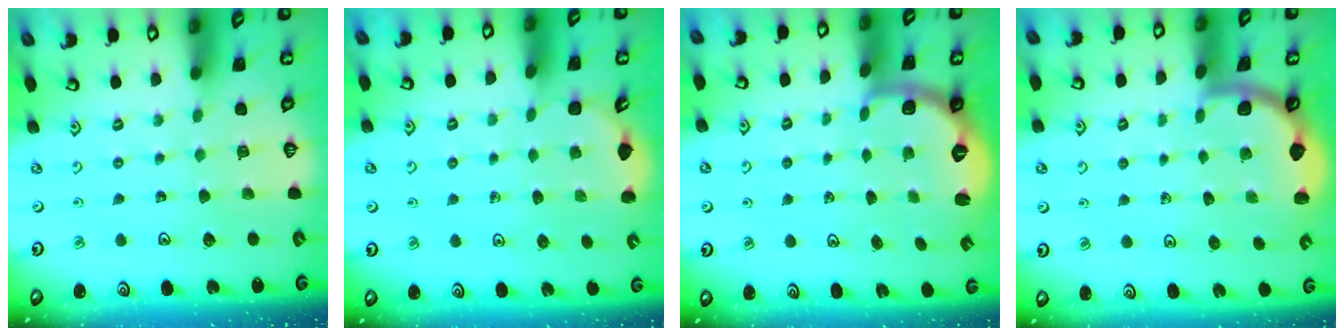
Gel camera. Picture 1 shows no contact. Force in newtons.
{"total": 2.3, "press": 1.8, "slide": 1.4}
{"total": 2.6, "press": 1.6, "slide": 2.1}
{"total": 1.6, "press": 1.6, "slide": 0.1}